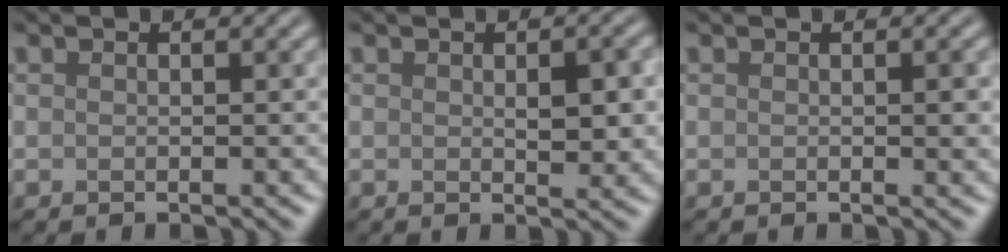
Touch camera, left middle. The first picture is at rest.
{"total": 3.0, "force": [0.2, 1.4, 2.7], "torque": [-0.038, -0.003, 0.006]}
{"total": 0.9, "force": [0.1, 0.1, 0.9], "torque": [-0.011, -0.002, 0.001]}